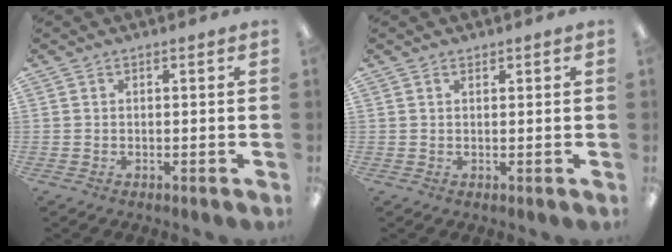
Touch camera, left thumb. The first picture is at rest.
{"total": 0.8, "force": [0.6, 0.4, 0.3], "torque": [-0.007, 0.002, 0.010]}